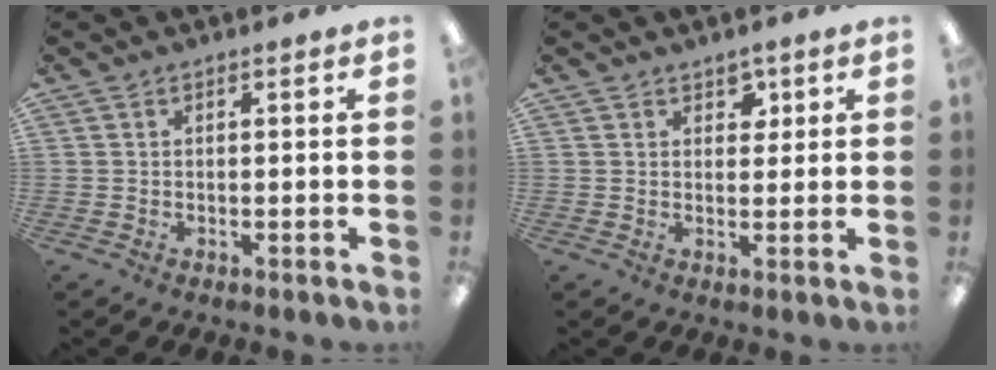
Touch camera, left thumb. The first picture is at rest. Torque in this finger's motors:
{"motor_torque": [0.17, 0.22, -0.20, 0.01, 0.10]}